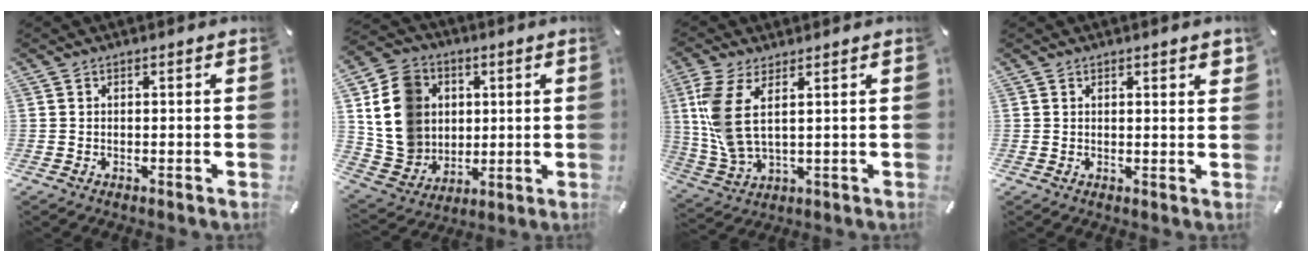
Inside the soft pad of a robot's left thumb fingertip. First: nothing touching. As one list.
[{"total": 14.6, "force": [2.5, 13.2, 5.8], "torque": [-0.124, 0.000, 0.053]}, {"total": 9.3, "force": [2.8, 3.5, 8.1], "torque": [-0.198, -0.017, 0.051]}, {"total": 1.5, "force": [1.2, 0.3, 0.9], "torque": [-0.010, -0.003, 0.020]}]